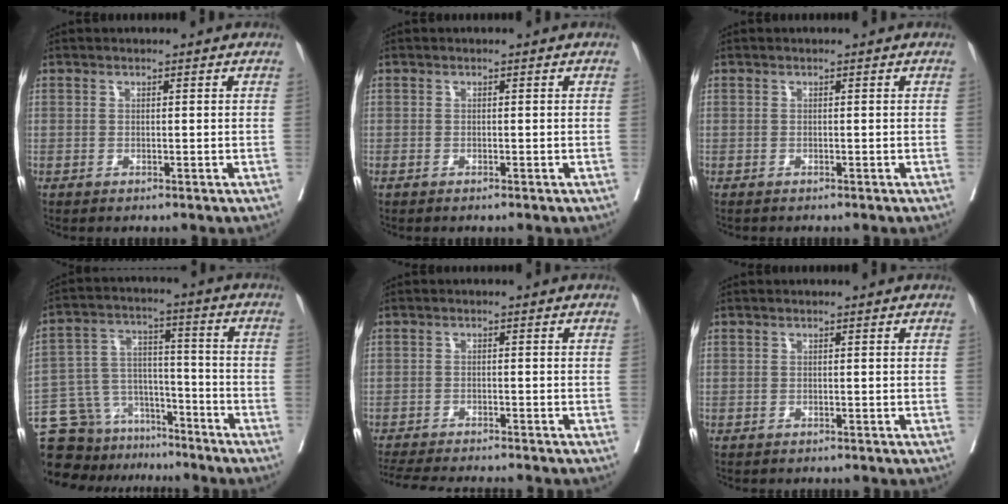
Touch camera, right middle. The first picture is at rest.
{"total": 0.8, "force": [-0.6, 0.1, 0.4], "torque": [-0.011, -0.003, -0.008]}
{"total": 0.6, "force": [-0.5, 0.1, 0.0], "torque": [-0.005, -0.001, -0.012]}
{"total": 17.6, "force": [-15.5, 7.2, 4.1], "torque": [-0.093, 0.043, -0.248]}
{"total": 12.9, "force": [-11.9, 1.2, 5.0], "torque": [-0.082, -0.022, -0.166]}
{"total": 2.2, "force": [-2.1, 0.6, 0.6], "torque": [-0.017, -0.005, -0.027]}